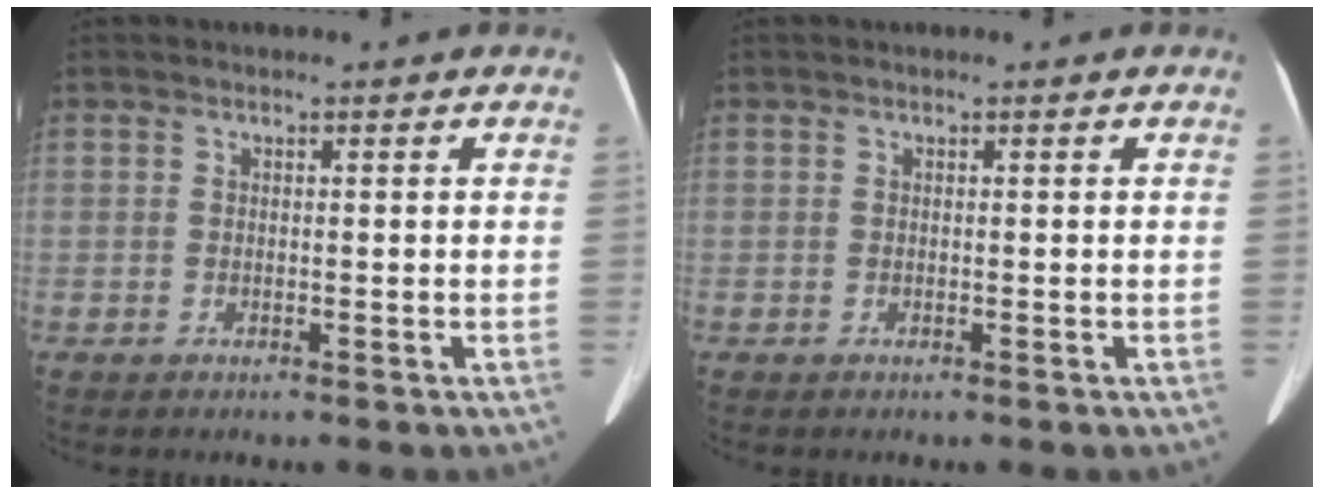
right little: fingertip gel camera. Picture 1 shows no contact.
{"total": 0.0}